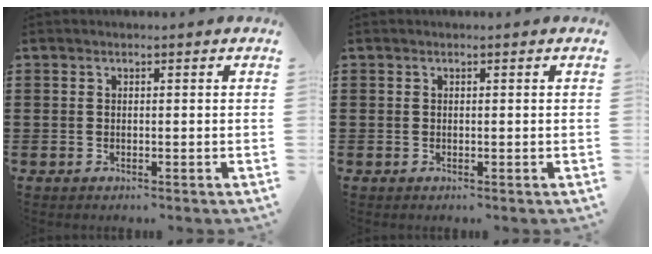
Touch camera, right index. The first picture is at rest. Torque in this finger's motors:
{"motor_torque": [0.00, 0.00, 0.00, 0.00]}